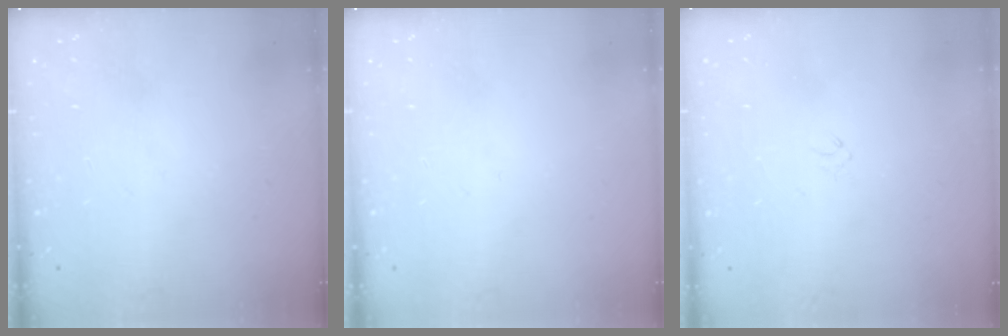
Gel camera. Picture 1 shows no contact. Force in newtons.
{"total": 0.0}
{"total": 0.9, "press": 0.8, "slide": 0.4}